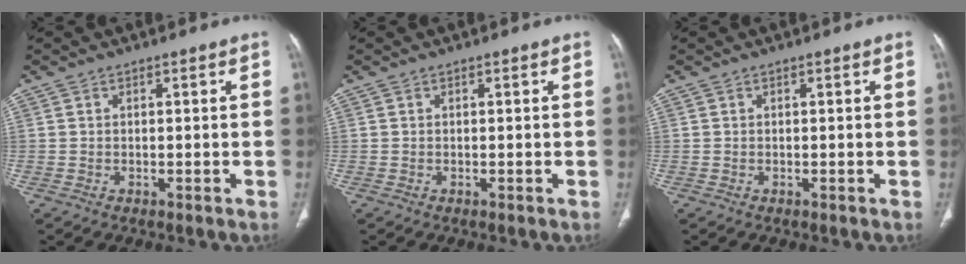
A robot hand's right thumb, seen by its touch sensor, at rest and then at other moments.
{"total": 0.0}
{"total": 0.0}